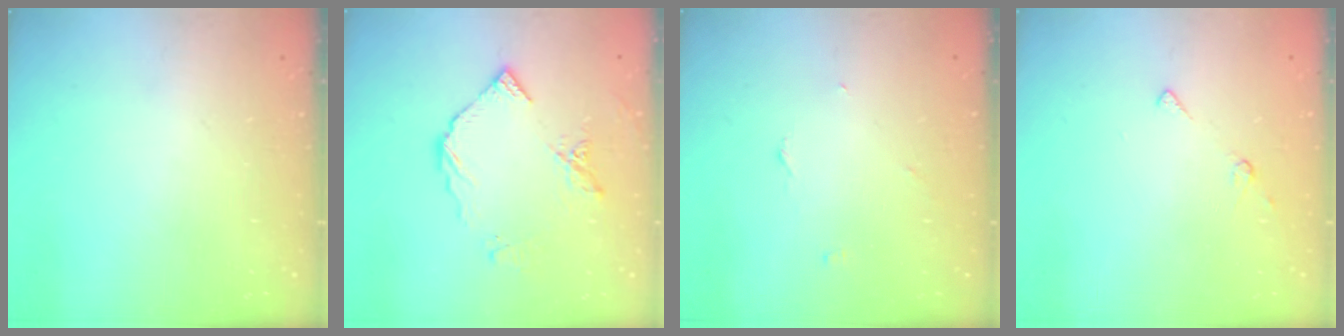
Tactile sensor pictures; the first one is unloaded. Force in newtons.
{"total": 10.1, "press": 10.0, "slide": 1.2}
{"total": 2.7, "press": 2.7, "slide": 0.3}
{"total": 5.4, "press": 5.3, "slide": 0.7}